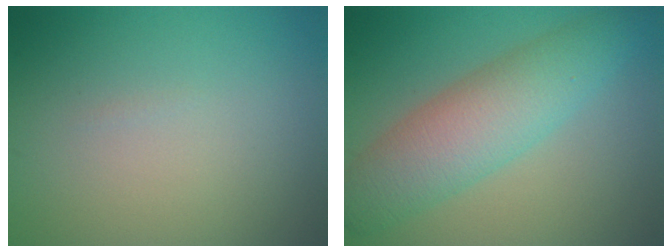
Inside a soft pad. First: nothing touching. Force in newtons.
{"total": 6.2, "press": 6.2, "slide": 0.1}